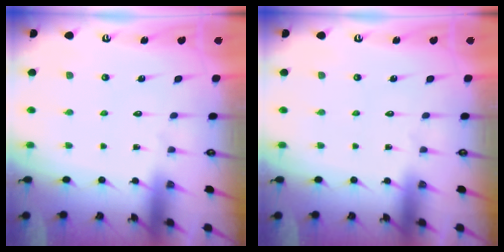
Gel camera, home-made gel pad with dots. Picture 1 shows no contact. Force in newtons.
{"total": 0.0}